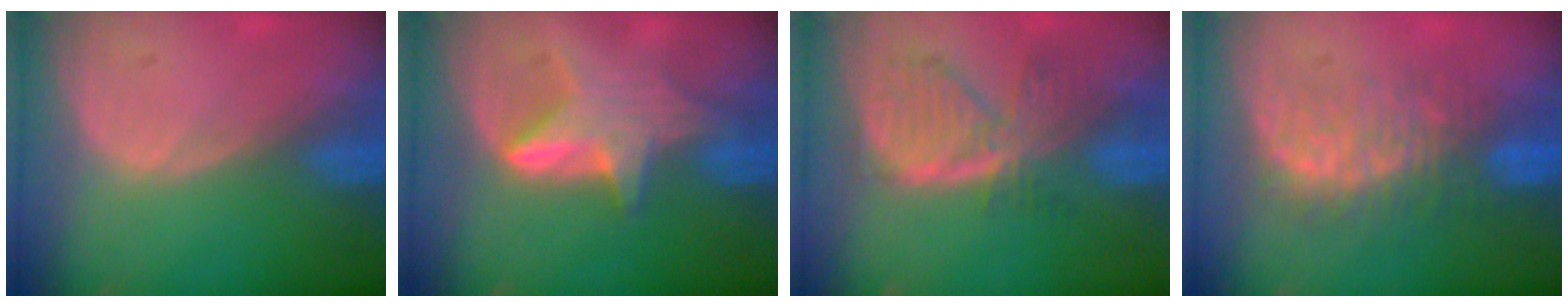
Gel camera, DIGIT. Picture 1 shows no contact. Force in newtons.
{"total": 6.0, "press": 5.8, "slide": 1.7}
{"total": 7.9, "press": 6.9, "slide": 4.0}
{"total": 7.8, "press": 7.7, "slide": 1.3}